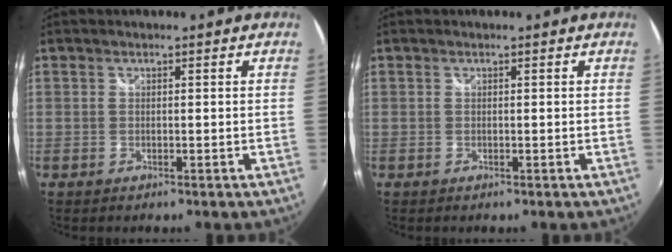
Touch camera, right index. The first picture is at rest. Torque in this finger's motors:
{"motor_torque": [-0.03, 0.03, 0.01, 0.00]}